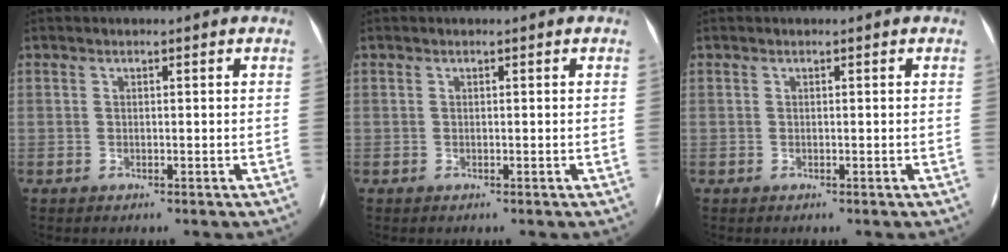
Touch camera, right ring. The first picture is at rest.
{"total": 0.0}
{"total": 0.0}